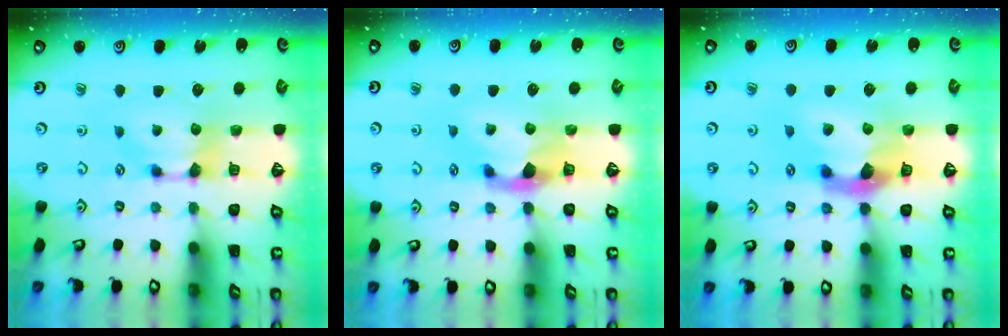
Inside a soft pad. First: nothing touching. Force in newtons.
{"total": 2.3, "press": 1.9, "slide": 1.3}
{"total": 5.1, "press": 4.8, "slide": 1.9}